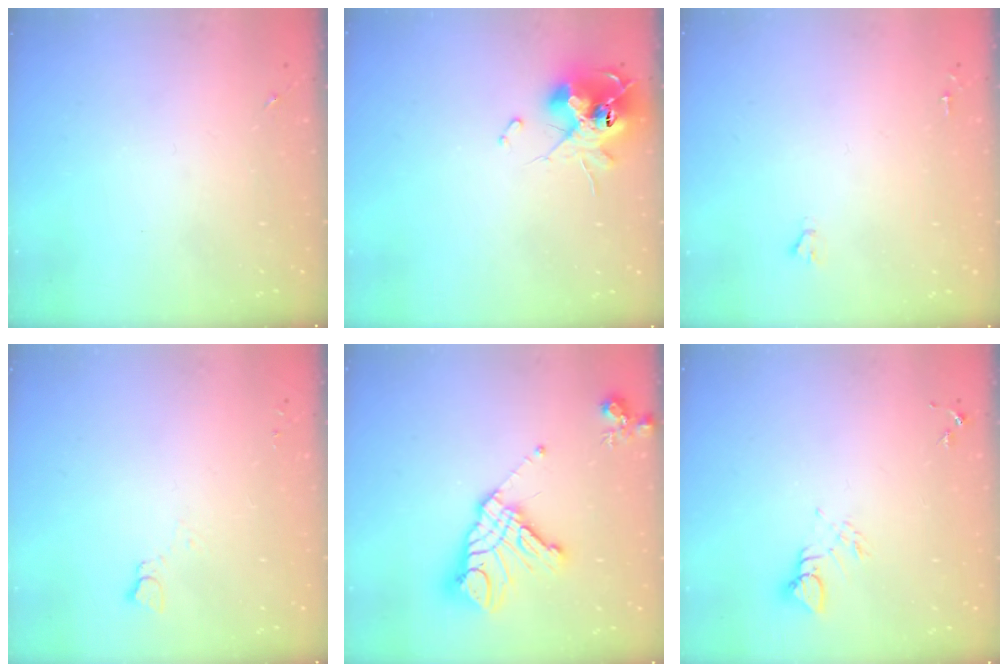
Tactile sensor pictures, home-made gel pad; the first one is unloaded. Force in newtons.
{"total": 13.8, "press": 13.8, "slide": 1.5}
{"total": 1.6, "press": 1.6, "slide": 0.1}
{"total": 2.8, "press": 2.7, "slide": 0.3}
{"total": 18.0, "press": 17.9, "slide": 1.9}
{"total": 4.1, "press": 4.1, "slide": 0.2}